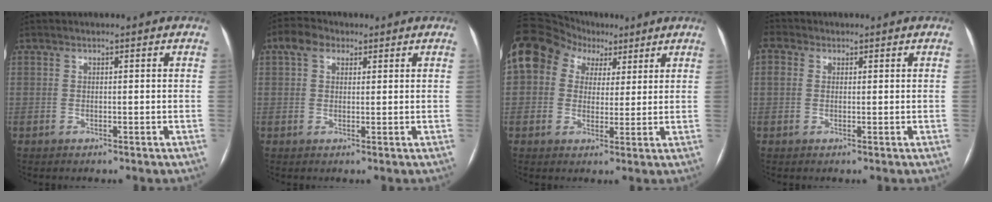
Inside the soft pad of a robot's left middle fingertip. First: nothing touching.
{"total": 3.8, "force": [1.9, 2.6, 2.0], "torque": [-0.043, 0.024, 0.036]}
{"total": 17.2, "force": [7.8, 13.3, 7.7], "torque": [-0.197, 0.088, 0.142]}
{"total": 2.6, "force": [0.9, 2.1, 1.3], "torque": [-0.038, 0.018, 0.017]}